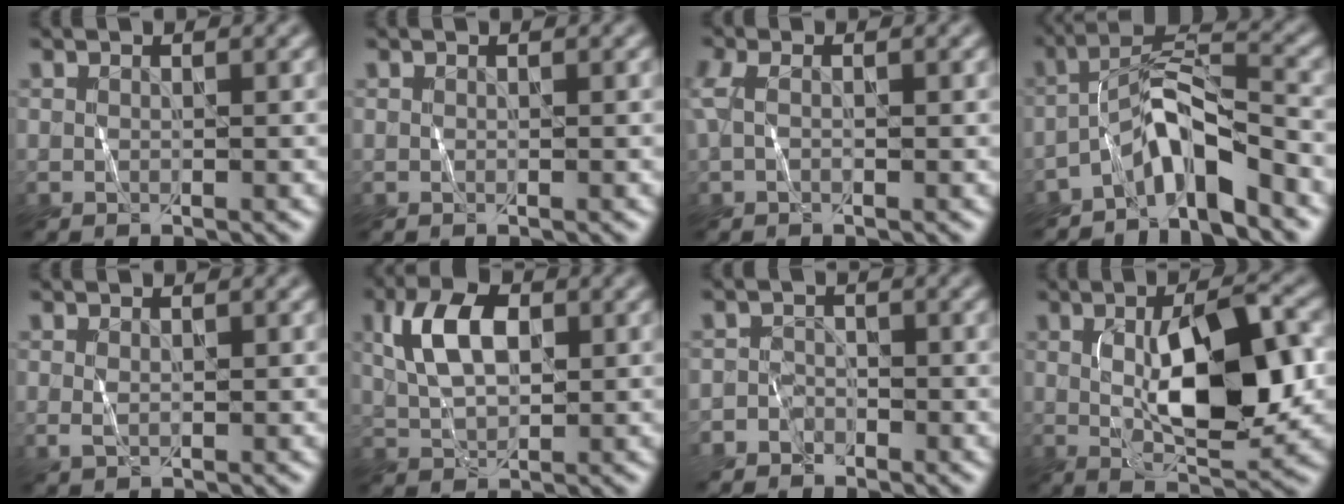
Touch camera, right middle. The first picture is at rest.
{"total": 0.0}
{"total": 1.5, "force": [0.2, 0.8, 1.2], "torque": [-0.041, 0.010, 0.001]}
{"total": 5.3, "force": [-3.6, 1.3, 3.6], "torque": [-0.062, 0.022, -0.069]}
{"total": 0.8, "force": [0.3, 0.4, 0.6], "torque": [-0.019, 0.005, 0.006]}
{"total": 5.2, "force": [1.7, 3.1, 3.9], "torque": [-0.081, 0.015, 0.030]}
{"total": 1.3, "force": [-1.0, 0.7, -0.4], "torque": [0.012, 0.013, -0.019]}
{"total": 8.9, "force": [0.4, 3.3, 8.3], "torque": [-0.131, 0.006, 0.015]}